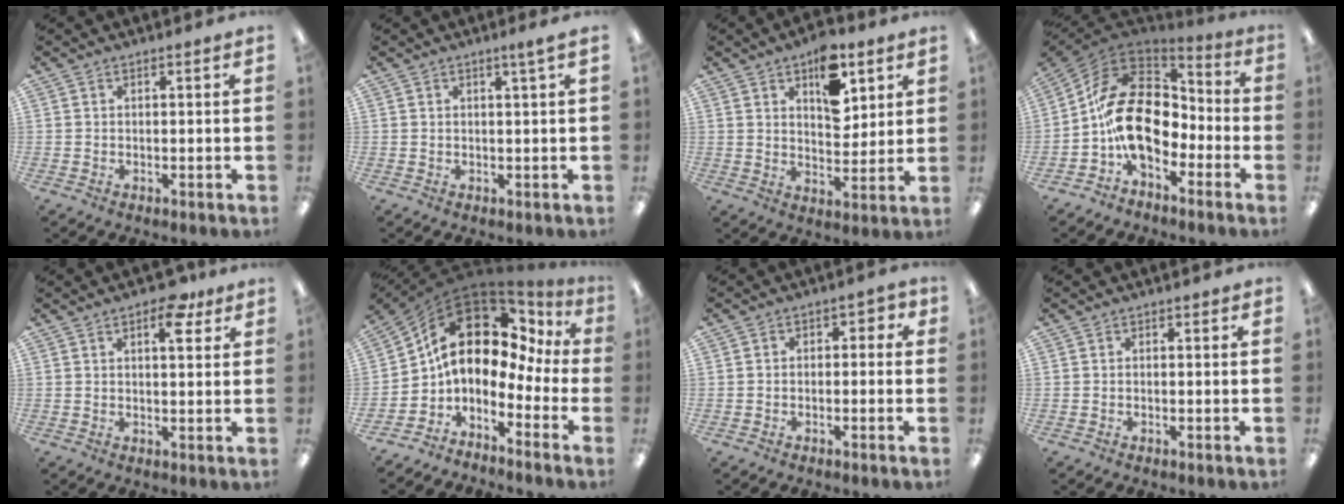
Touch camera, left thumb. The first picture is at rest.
{"total": 1.9, "force": [1.2, -0.1, 1.4], "torque": [-0.029, 0.000, 0.021]}
{"total": 11.7, "force": [6.5, 6.3, 7.4], "torque": [-0.088, -0.030, 0.107]}
{"total": 17.8, "force": [-1.6, 11.9, 13.2], "torque": [-0.265, 0.020, -0.022]}
{"total": 7.3, "force": [3.8, 3.5, 5.1], "torque": [-0.054, -0.013, 0.056]}
{"total": 12.6, "force": [5.3, 7.5, 8.7], "torque": [-0.155, -0.041, 0.090]}
{"total": 2.9, "force": [-2.0, 1.7, 1.3], "torque": [-0.018, 0.016, -0.038]}
{"total": 0.6, "force": [-0.5, 0.2, 0.1], "torque": [-0.003, 0.000, -0.010]}